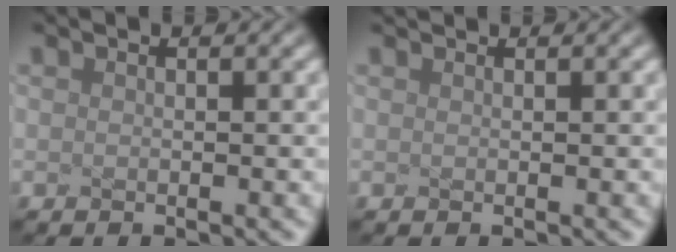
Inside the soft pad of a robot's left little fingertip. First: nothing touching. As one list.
[{"total": 1.0, "force": [0.9, 0.1, 0.2], "torque": [-0.010, 0.000, 0.009]}]